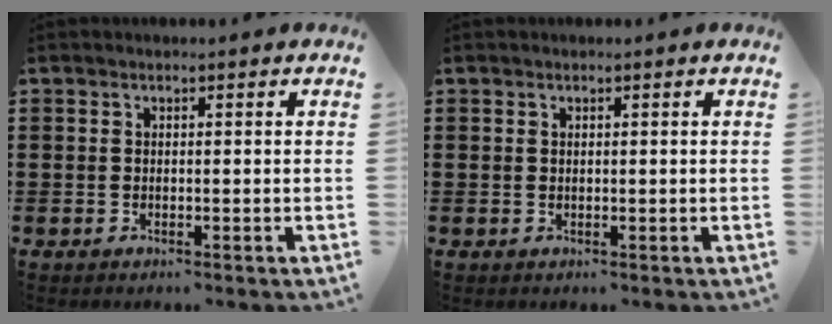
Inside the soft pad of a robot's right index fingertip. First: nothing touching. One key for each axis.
{"total": 0.0}